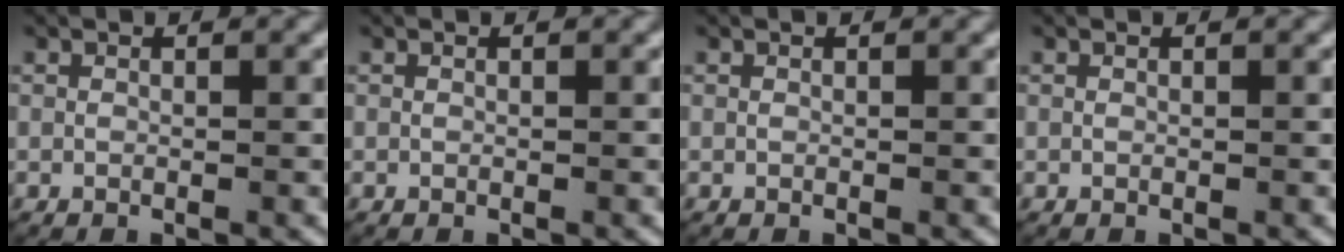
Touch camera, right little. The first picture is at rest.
{"total": 0.0}
{"total": 0.0}
{"total": 0.0}